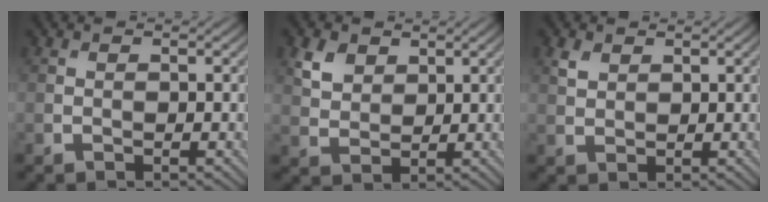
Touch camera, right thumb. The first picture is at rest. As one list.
[{"total": 3.7, "force": [2.1, 2.5, 1.7], "torque": [-0.046, 0.001, 0.045]}, {"total": 1.8, "force": [1.2, 1.1, 0.8], "torque": [-0.022, 0.000, 0.025]}]